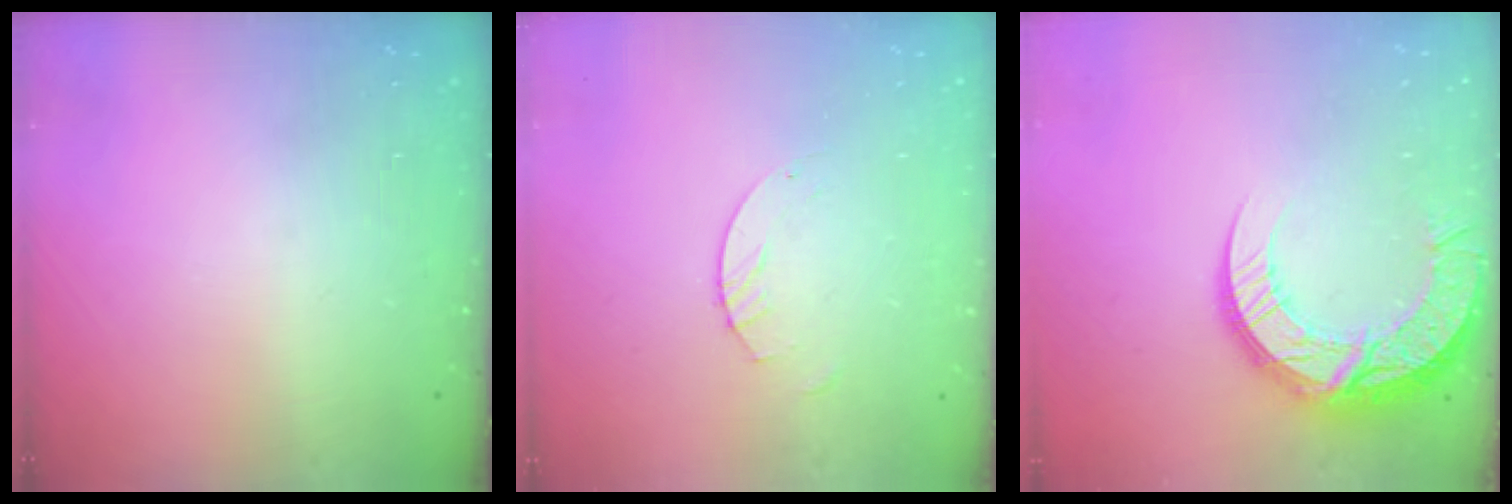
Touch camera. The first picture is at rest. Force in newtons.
{"total": 2.5, "press": 2.5, "slide": 0.1}
{"total": 16.6, "press": 16.5, "slide": 1.4}